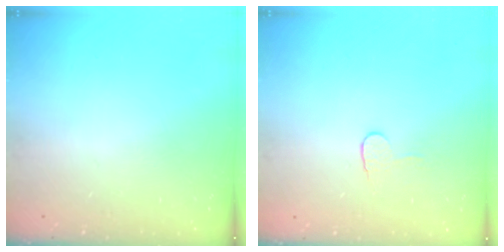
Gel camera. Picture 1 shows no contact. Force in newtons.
{"total": 5.3, "press": 5.3, "slide": 0.5}